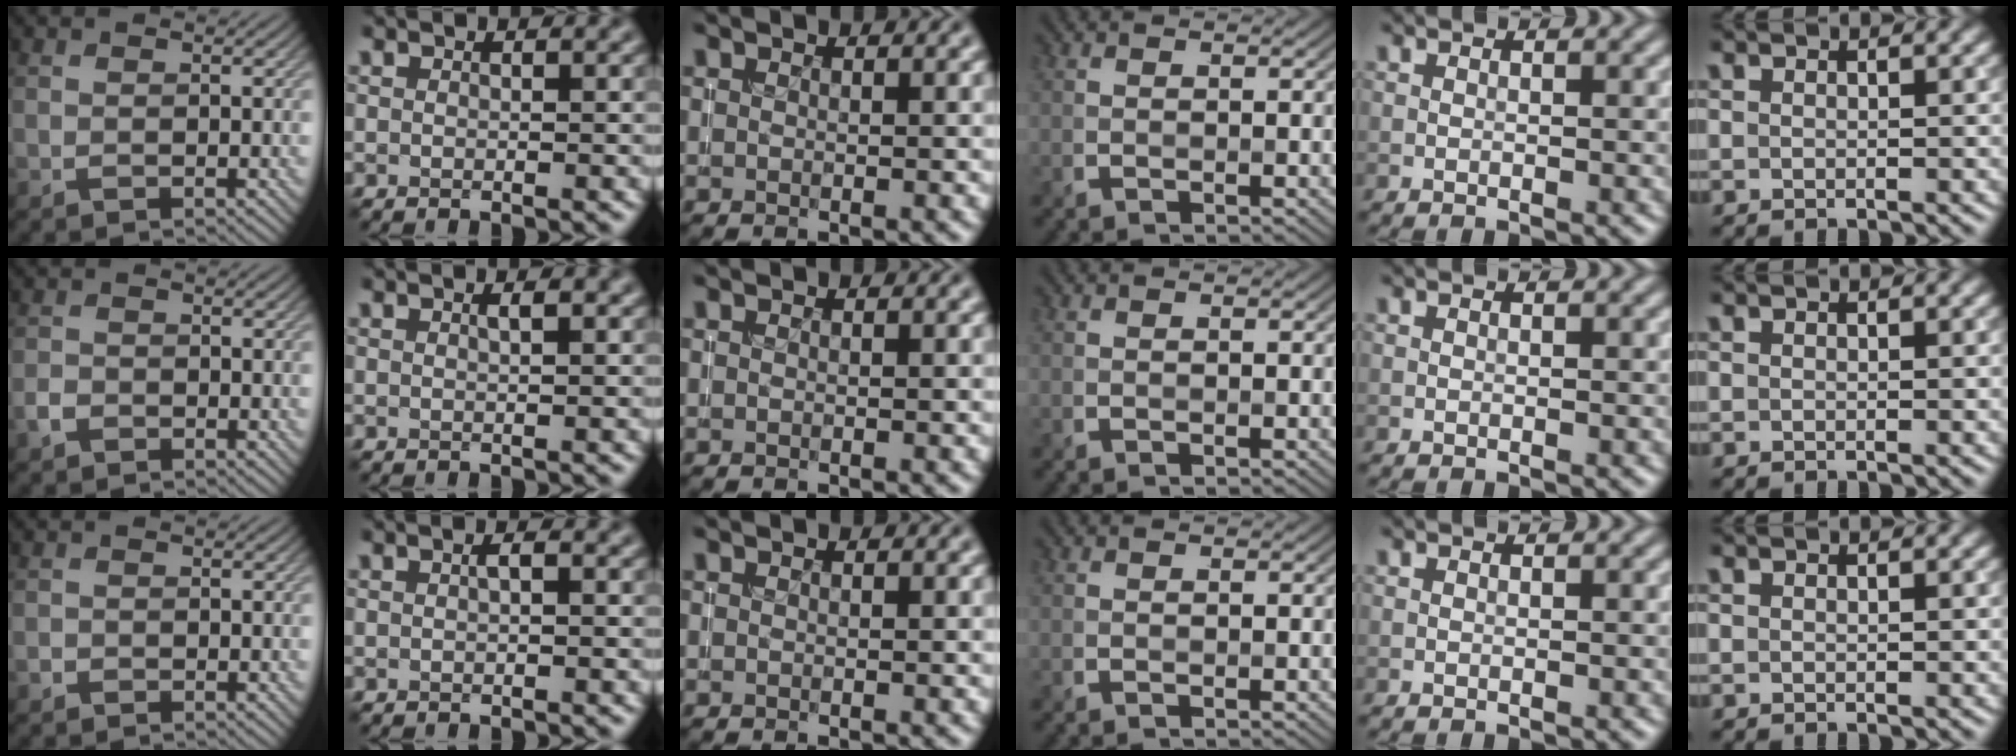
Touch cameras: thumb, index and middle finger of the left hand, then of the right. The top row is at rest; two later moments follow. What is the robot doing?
{"motion": "insert", "object": "coin"}